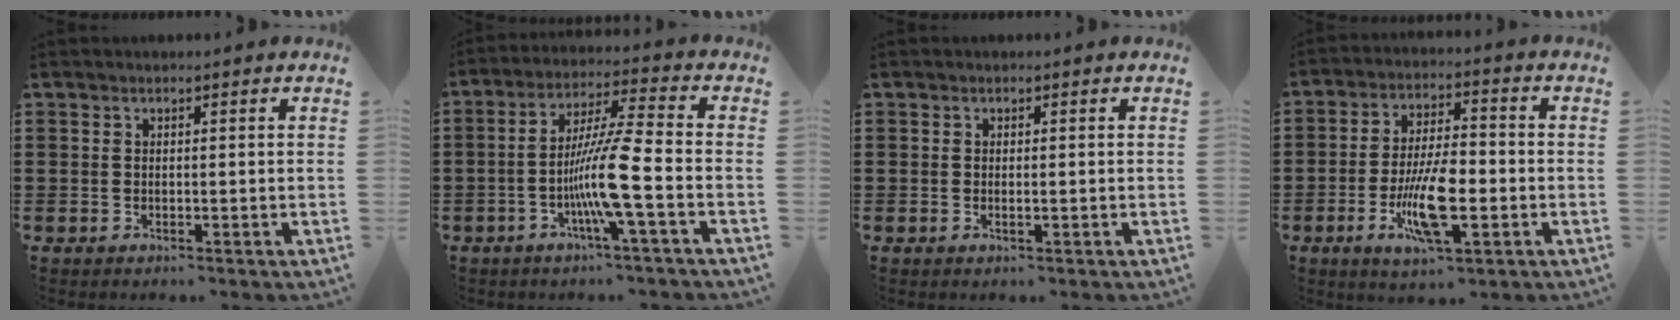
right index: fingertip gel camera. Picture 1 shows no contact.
{"total": 10.2, "force": [-3.4, -0.2, 9.7], "torque": [-0.193, -0.012, -0.070]}
{"total": 0.6, "force": [-0.1, 0.1, 0.5], "torque": [-0.010, -0.003, -0.002]}
{"total": 10.7, "force": [-2.9, 4.2, 9.4], "torque": [-0.177, -0.005, -0.052]}